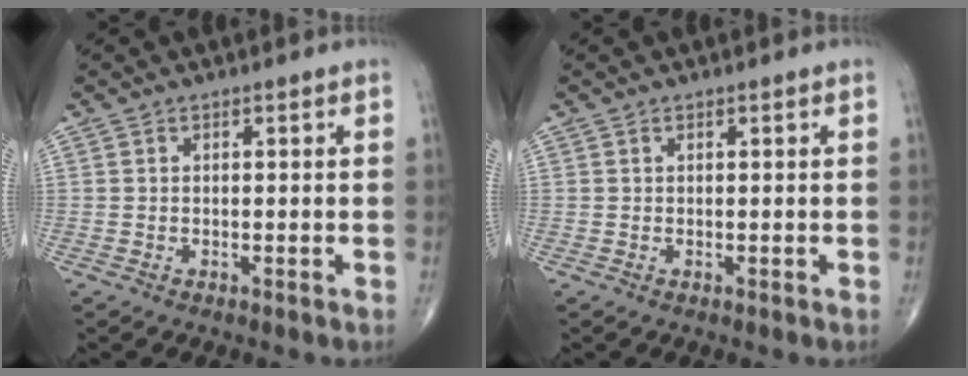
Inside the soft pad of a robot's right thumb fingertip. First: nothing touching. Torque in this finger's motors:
{"motor_torque": [0.28, 0.07, -0.14, 0.02, 0.03]}